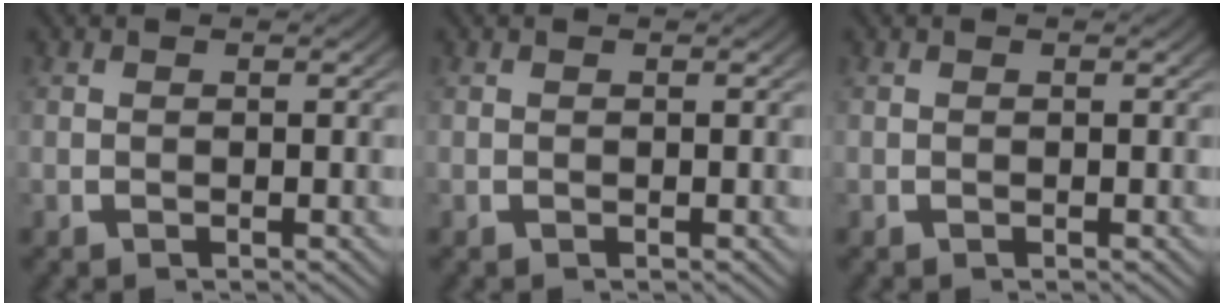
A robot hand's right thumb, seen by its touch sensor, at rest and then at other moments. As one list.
[{"total": 0.0}, {"total": 0.0}]